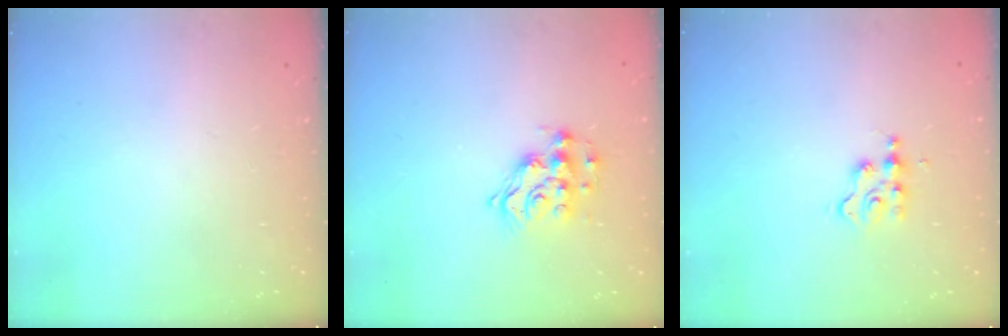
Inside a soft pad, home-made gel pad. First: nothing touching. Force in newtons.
{"total": 12.3, "press": 12.3, "slide": 0.9}
{"total": 2.8, "press": 2.8, "slide": 0.3}